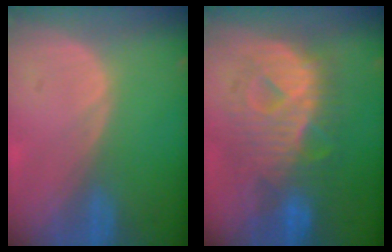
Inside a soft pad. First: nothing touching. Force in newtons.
{"total": 10.4, "press": 10.3, "slide": 0.9}